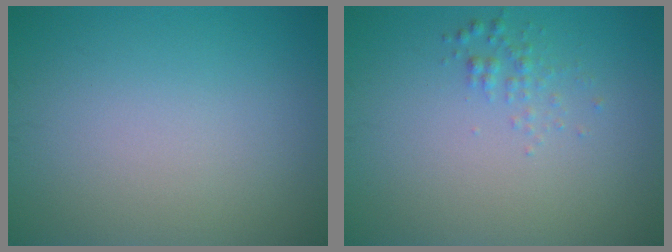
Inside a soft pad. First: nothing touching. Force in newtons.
{"total": 1.1, "press": 1.1, "slide": 0.0}